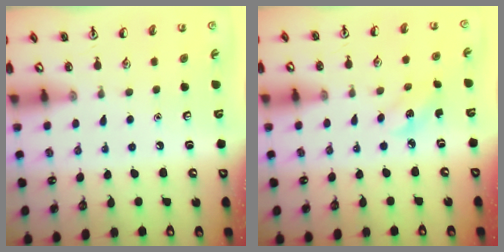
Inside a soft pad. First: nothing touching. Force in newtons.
{"total": 2.4, "press": 2.2, "slide": 0.9}